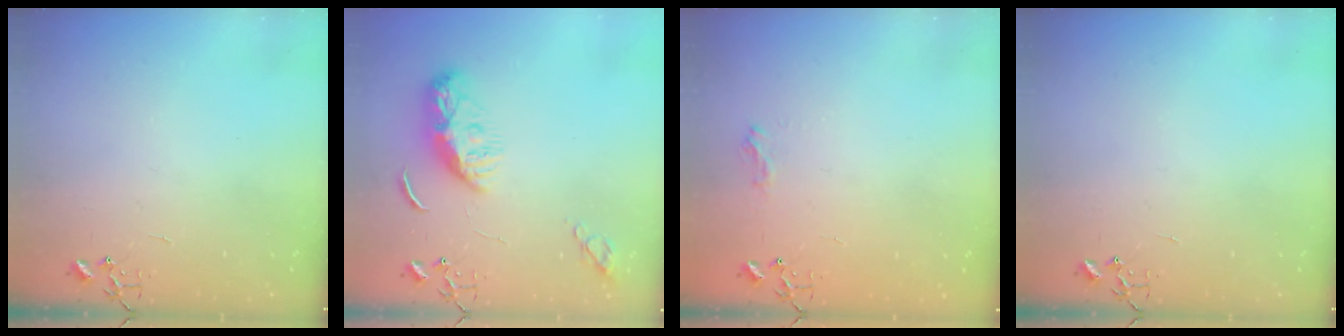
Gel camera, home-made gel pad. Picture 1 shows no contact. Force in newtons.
{"total": 9.9, "press": 9.9, "slide": 0.5}
{"total": 7.8, "press": 7.8, "slide": 0.7}
{"total": 0.0}